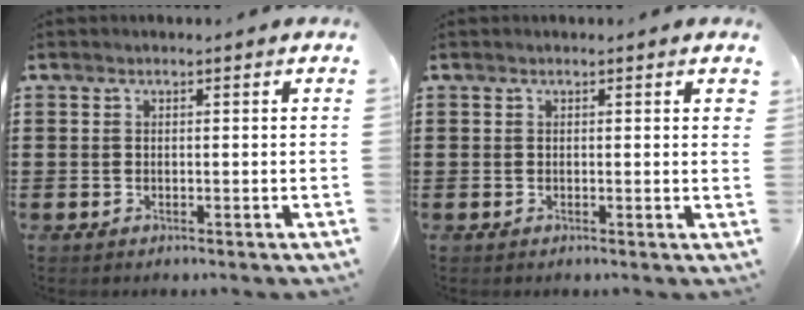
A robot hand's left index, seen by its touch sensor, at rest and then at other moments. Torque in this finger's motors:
{"motor_torque": [0.12, -0.11, 0.14, 0.02]}